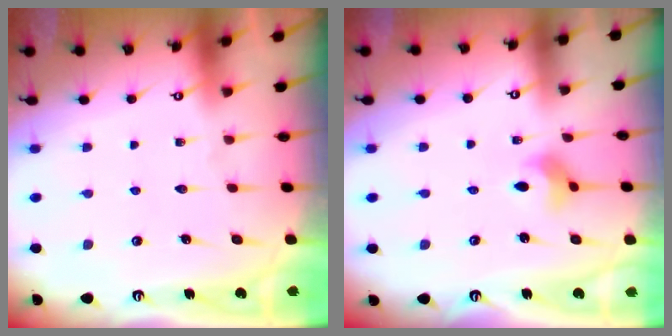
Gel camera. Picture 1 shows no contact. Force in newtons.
{"total": 3.9, "press": 3.9, "slide": 0.6}